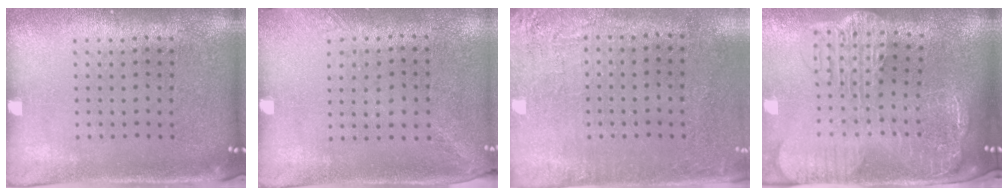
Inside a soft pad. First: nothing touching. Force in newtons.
{"total": 1.3, "press": 1.0, "slide": 0.9}
{"total": 2.7, "press": 2.3, "slide": 1.4}
{"total": 3.5, "press": 2.8, "slide": 2.1}